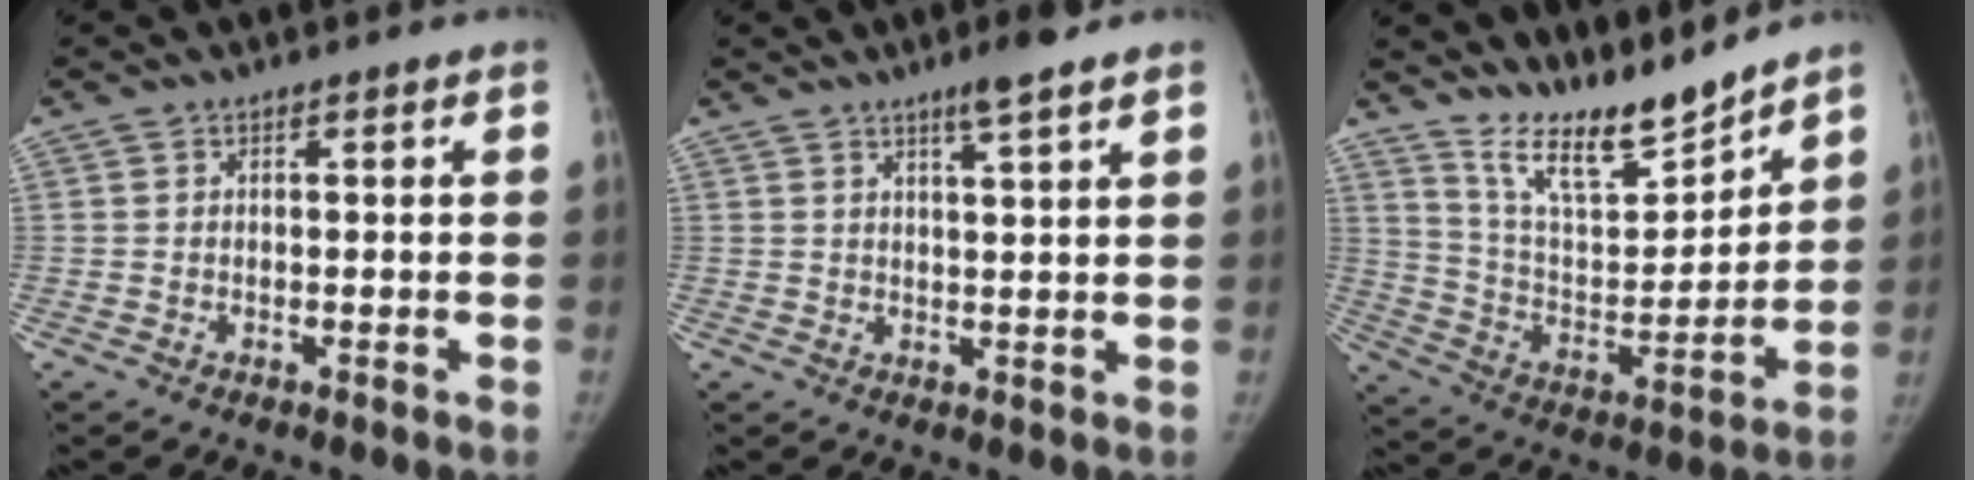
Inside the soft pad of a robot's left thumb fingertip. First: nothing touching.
{"total": 5.0, "force": [3.5, 0.1, 3.6], "torque": [-0.057, -0.018, 0.057]}
{"total": 14.1, "force": [12.8, 2.5, 5.3], "torque": [-0.066, -0.090, 0.241]}